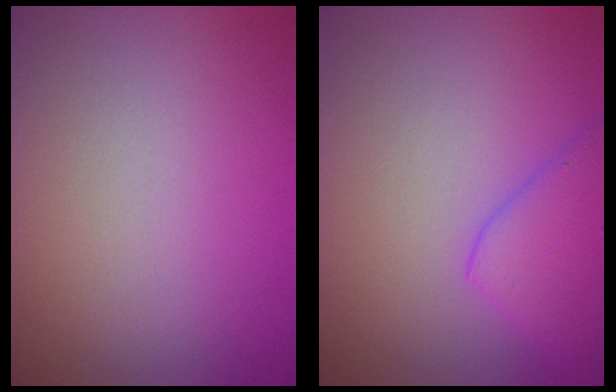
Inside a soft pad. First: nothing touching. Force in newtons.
{"total": 2.9, "press": 2.9, "slide": 0.0}